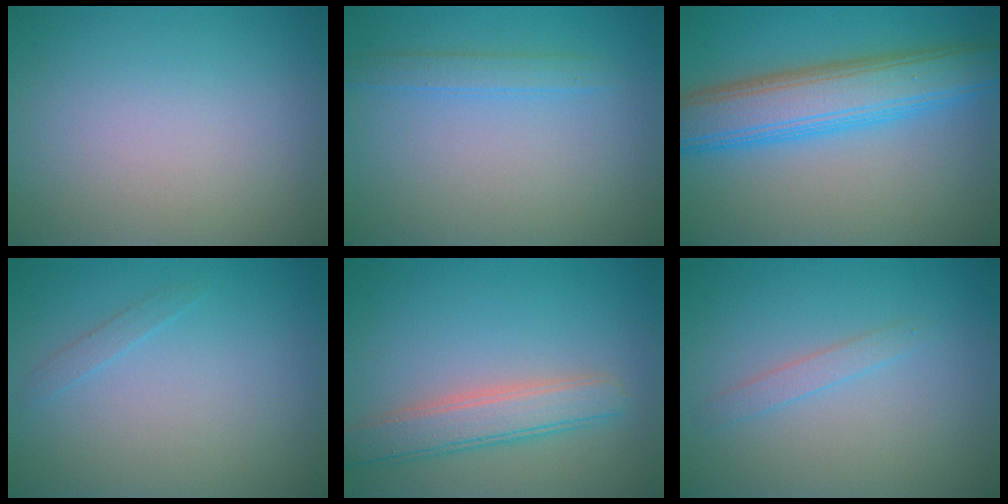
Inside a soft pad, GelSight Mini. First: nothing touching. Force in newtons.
{"total": 1.6, "press": 1.6, "slide": 0.0}
{"total": 7.7, "press": 7.7, "slide": 0.2}
{"total": 0.7, "press": 0.7, "slide": 0.0}
{"total": 3.9, "press": 3.9, "slide": 0.2}
{"total": 1.2, "press": 1.2, "slide": 0.1}